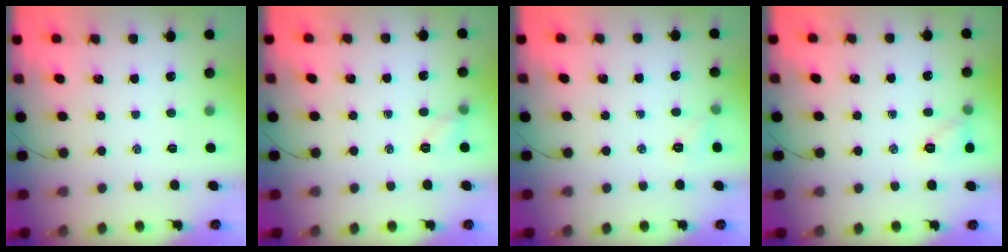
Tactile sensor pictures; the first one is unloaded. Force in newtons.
{"total": 5.7, "press": 5.5, "slide": 1.5}
{"total": 4.7, "press": 4.5, "slide": 1.2}
{"total": 6.5, "press": 6.4, "slide": 1.1}